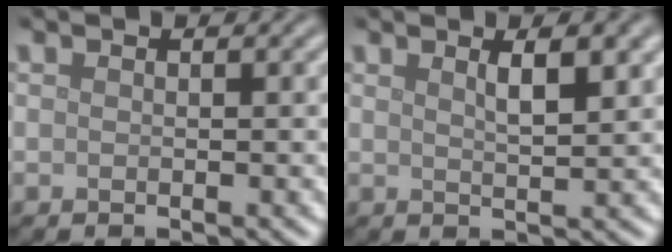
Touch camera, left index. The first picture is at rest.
{"total": 2.9, "force": [1.4, 0.9, 2.4], "torque": [-0.028, 0.005, 0.023]}